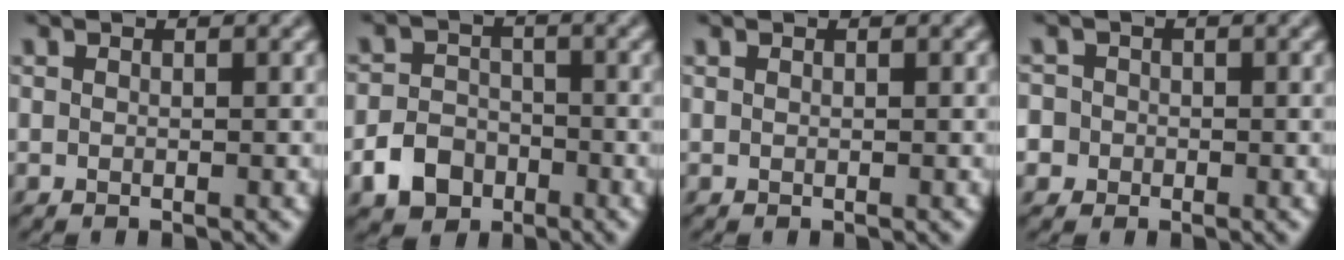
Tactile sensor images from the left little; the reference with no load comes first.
{"total": 4.1, "force": [-2.4, 3.0, 1.5], "torque": [-0.030, 0.000, -0.048]}
{"total": 0.0}
{"total": 4.3, "force": [-0.8, 4.1, 1.1], "torque": [-0.019, 0.018, -0.040]}